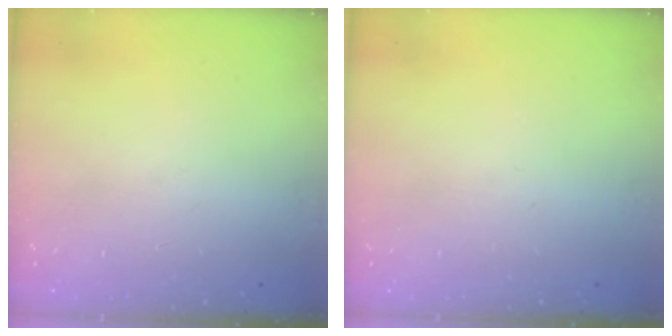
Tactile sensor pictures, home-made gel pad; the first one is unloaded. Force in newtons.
{"total": 0.0}